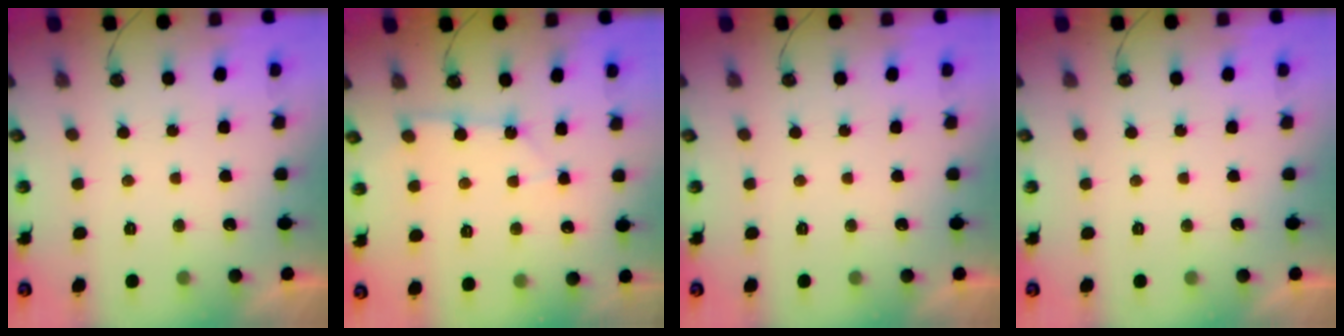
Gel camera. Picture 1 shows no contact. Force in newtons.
{"total": 2.6, "press": 2.6, "slide": 0.2}
{"total": 0.0}
{"total": 0.0}